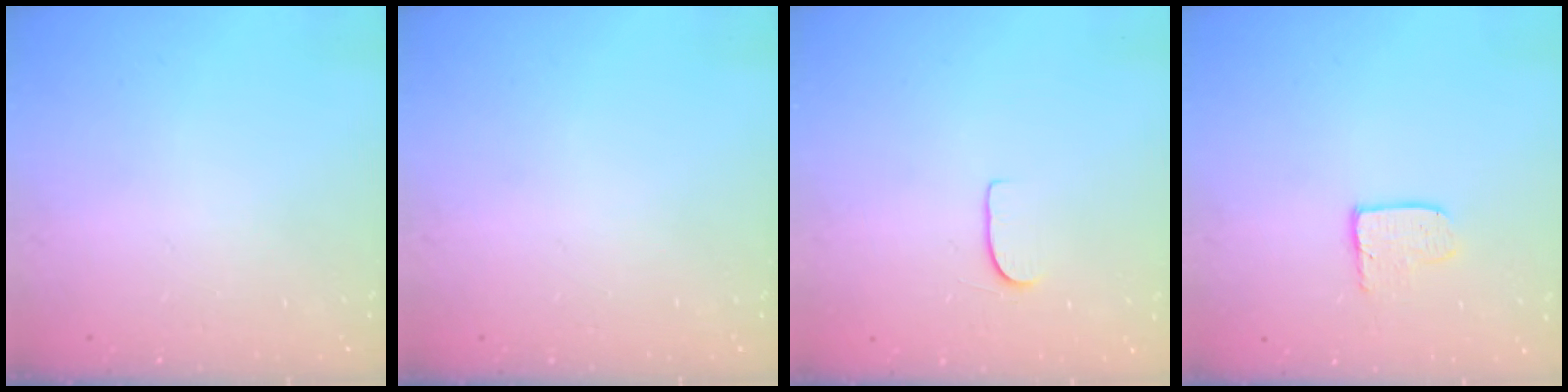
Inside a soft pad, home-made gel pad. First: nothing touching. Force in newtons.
{"total": 0.0}
{"total": 4.5, "press": 4.5, "slide": 0.4}
{"total": 3.9, "press": 3.9, "slide": 0.4}